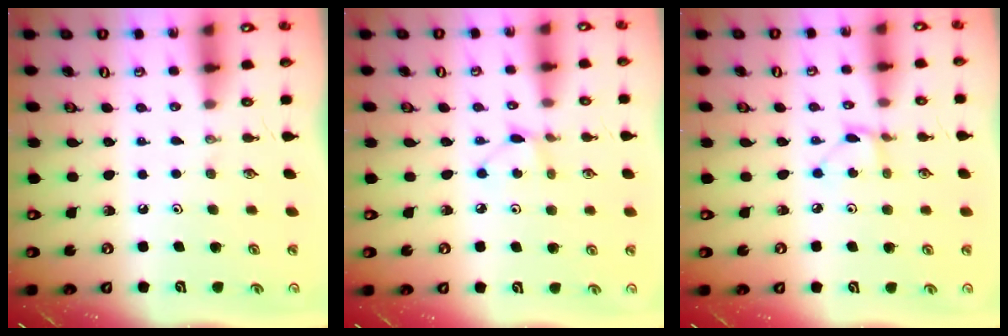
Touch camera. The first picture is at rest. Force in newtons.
{"total": 4.1, "press": 4.1, "slide": 0.7}
{"total": 2.3, "press": 2.3, "slide": 0.4}